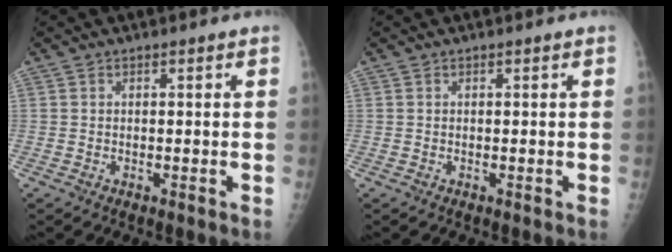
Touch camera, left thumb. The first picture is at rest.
{"total": 0.0}